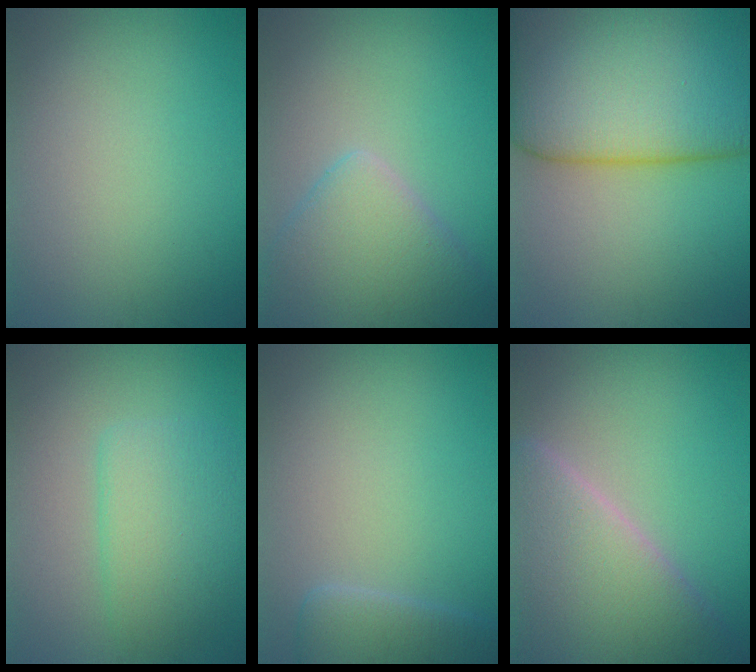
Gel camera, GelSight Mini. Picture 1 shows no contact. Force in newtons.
{"total": 5.5, "press": 5.5, "slide": 0.3}
{"total": 16.8, "press": 16.8, "slide": 0.9}
{"total": 4.4, "press": 4.4, "slide": 0.2}
{"total": 2.9, "press": 2.9, "slide": 0.3}
{"total": 8.9, "press": 8.9, "slide": 0.8}